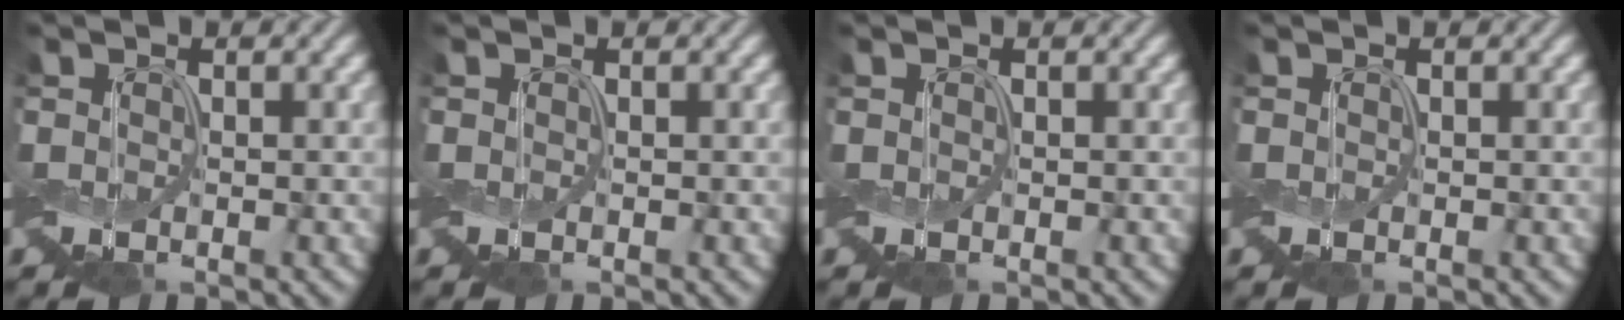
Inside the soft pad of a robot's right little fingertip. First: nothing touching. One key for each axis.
{"total": 0.0}
{"total": 0.0}
{"total": 0.0}